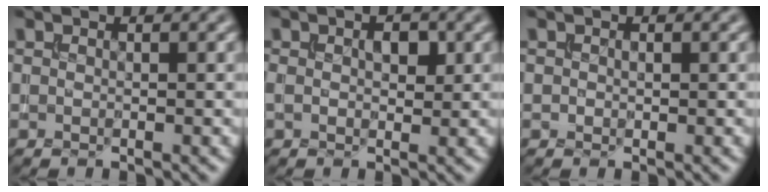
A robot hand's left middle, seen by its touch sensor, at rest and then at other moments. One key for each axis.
{"total": 2.5, "fx": 0.5, "fy": 1.5, "fz": 2.0, "tx": -0.036, "ty": 0.003, "tz": 0.006}
{"total": 0.6, "fx": 0.1, "fy": 0.5, "fz": 0.2, "tx": -0.003, "ty": -0.003, "tz": 0.000}